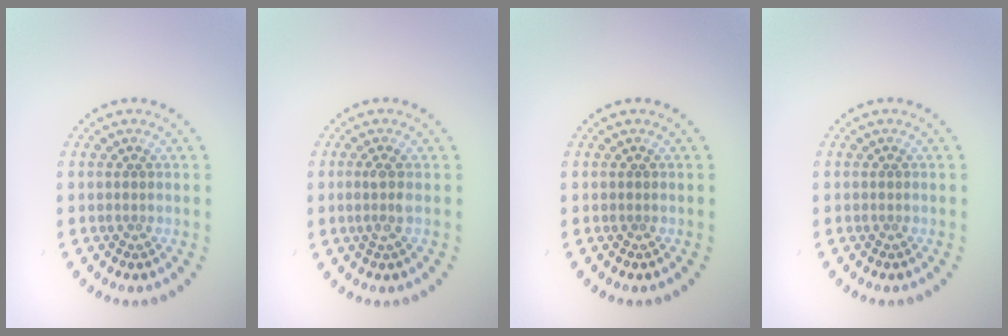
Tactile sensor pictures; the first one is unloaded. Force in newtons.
{"total": 1.3, "press": 1.0, "slide": 0.7}
{"total": 0.0}
{"total": 0.0}